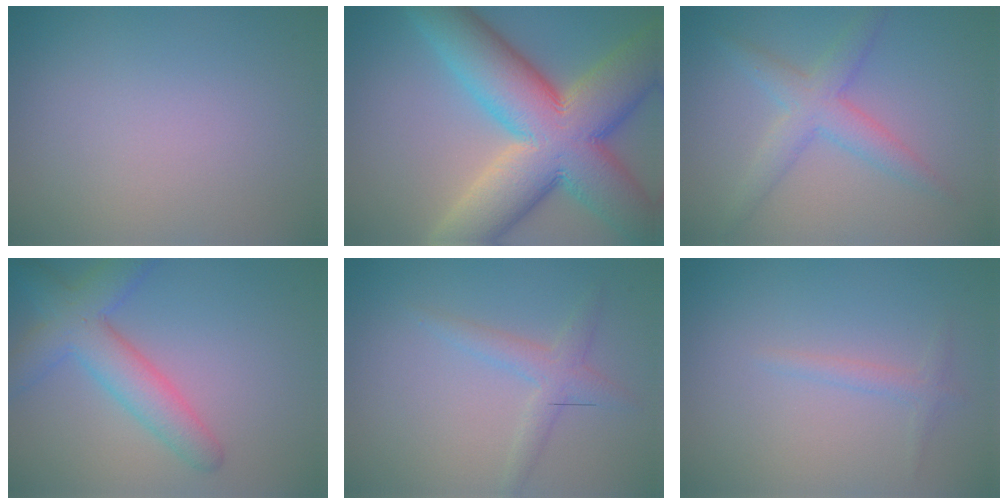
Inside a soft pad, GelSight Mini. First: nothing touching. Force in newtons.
{"total": 15.1, "press": 15.1, "slide": 1.0}
{"total": 3.5, "press": 3.5, "slide": 0.1}
{"total": 5.3, "press": 5.3, "slide": 0.1}
{"total": 2.1, "press": 2.1, "slide": 0.1}
{"total": 1.1, "press": 1.1, "slide": 0.0}